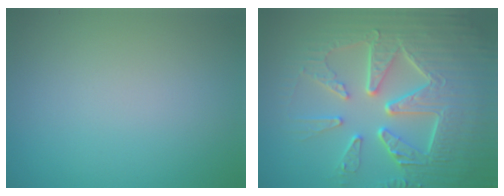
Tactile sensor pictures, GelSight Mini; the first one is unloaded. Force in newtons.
{"total": 9.2, "press": 6.6, "slide": 6.4}